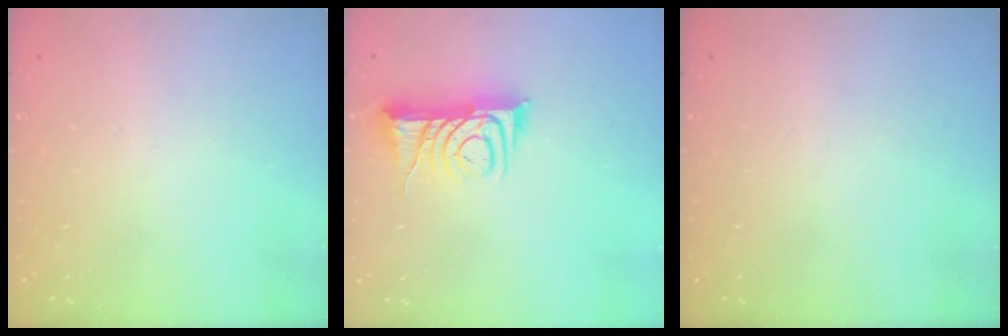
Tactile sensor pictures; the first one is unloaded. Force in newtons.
{"total": 8.4, "press": 8.3, "slide": 1.0}
{"total": 0.0}